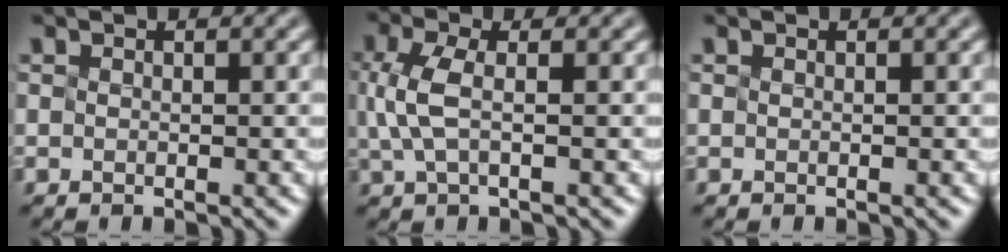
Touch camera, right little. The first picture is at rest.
{"total": 2.2, "force": [-0.5, 0.7, 2.0], "torque": [-0.061, 0.001, 0.000]}
{"total": 0.0}